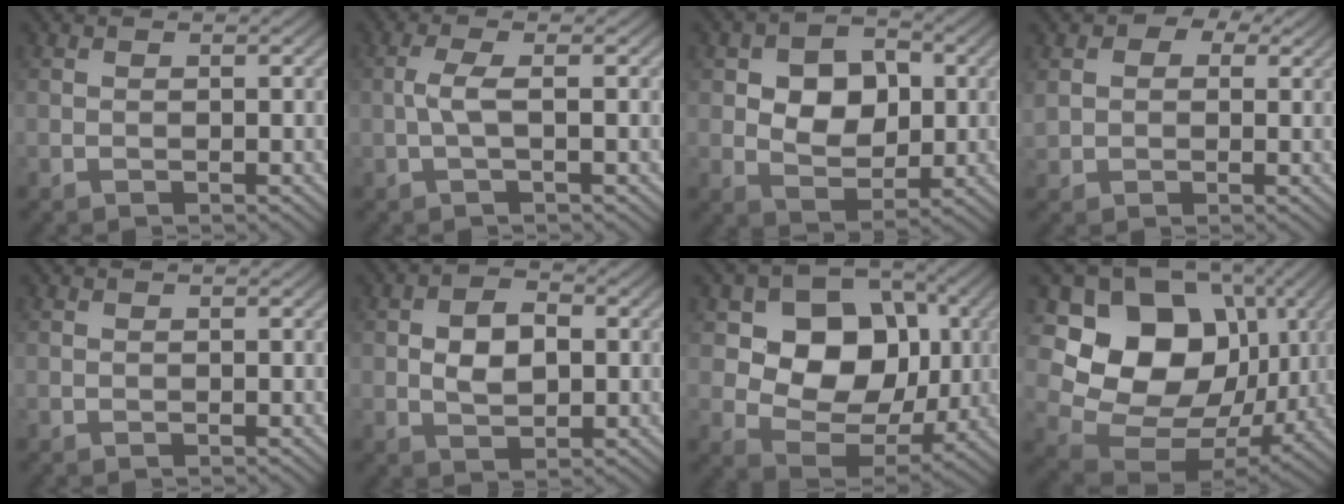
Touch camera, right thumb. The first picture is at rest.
{"total": 2.4, "force": [-0.2, 0.4, 2.4], "torque": [-0.054, 0.008, -0.009]}
{"total": 7.3, "force": [1.0, 5.2, 5.0], "torque": [-0.093, 0.003, 0.013]}
{"total": 6.0, "force": [2.4, 4.8, 2.7], "torque": [-0.079, 0.014, 0.034]}
{"total": 0.0}
{"total": 5.0, "force": [0.3, 3.1, 4.0], "torque": [-0.072, 0.001, 0.004]}
{"total": 11.7, "force": [2.5, 9.0, 7.2], "torque": [-0.131, -0.004, 0.027]}
{"total": 16.0, "force": [3.5, 12.6, 9.2], "torque": [-0.181, 0.000, 0.066]}